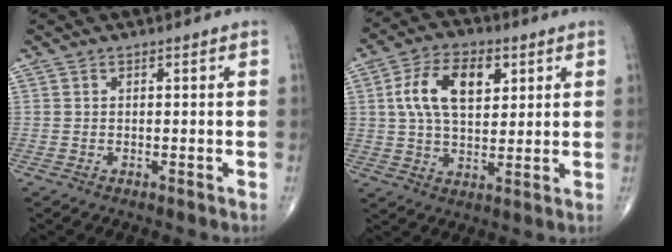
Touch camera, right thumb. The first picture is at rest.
{"total": 12.4, "force": [3.6, 7.1, 9.6], "torque": [-0.154, 0.000, 0.060]}